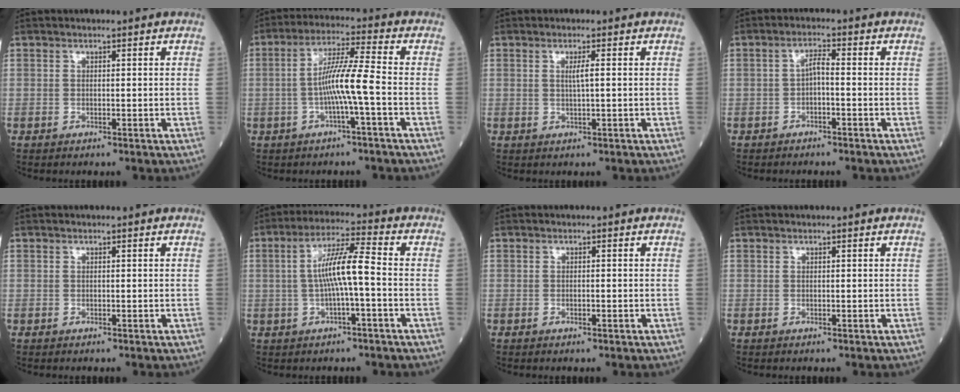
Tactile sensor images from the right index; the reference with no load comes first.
{"total": 7.7, "force": [-1.7, -0.6, 7.4], "torque": [-0.141, 0.010, -0.033]}
{"total": 1.7, "force": [0.3, -0.2, 1.7], "torque": [-0.033, 0.000, 0.005]}
{"total": 2.2, "force": [-0.7, 0.5, 2.0], "torque": [-0.035, 0.006, -0.015]}
{"total": 0.0}
{"total": 7.7, "force": [-0.6, 0.4, 7.7], "torque": [-0.145, 0.016, -0.014]}
{"total": 0.9, "force": [-0.3, 0.1, 0.8], "torque": [-0.016, -0.001, -0.004]}
{"total": 0.0}